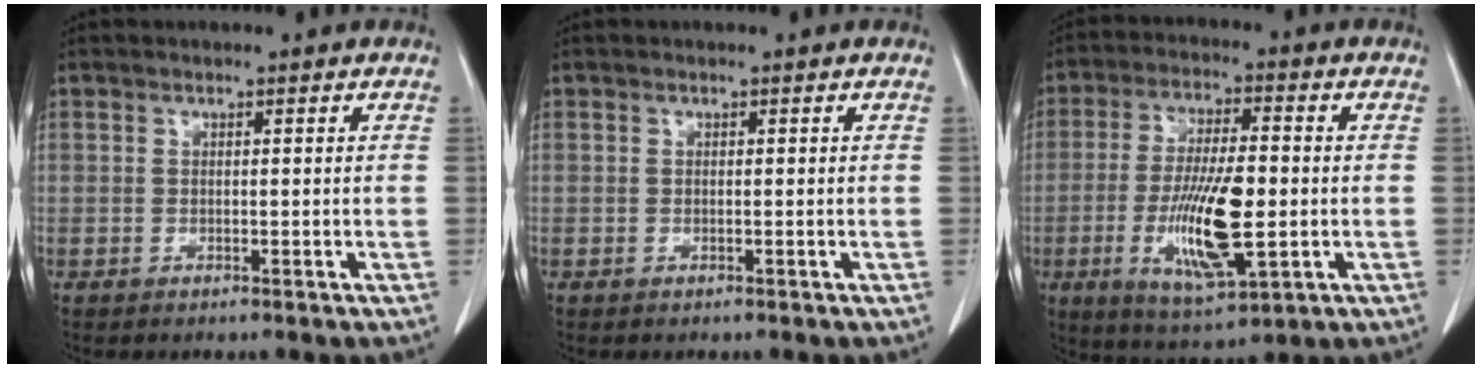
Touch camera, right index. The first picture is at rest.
{"total": 0.0}
{"total": 13.5, "force": [-2.4, 3.2, 12.9], "torque": [-0.248, -0.013, -0.037]}